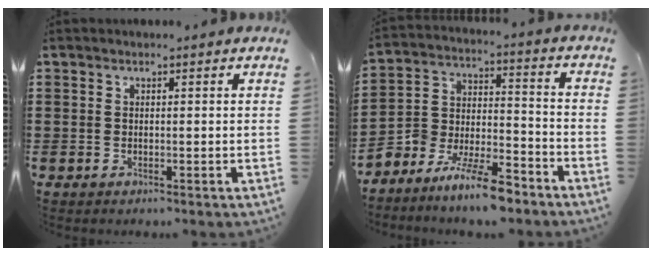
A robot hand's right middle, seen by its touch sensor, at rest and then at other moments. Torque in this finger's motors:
{"motor_torque": [1.31, -0.83, 0.26, 0.05]}